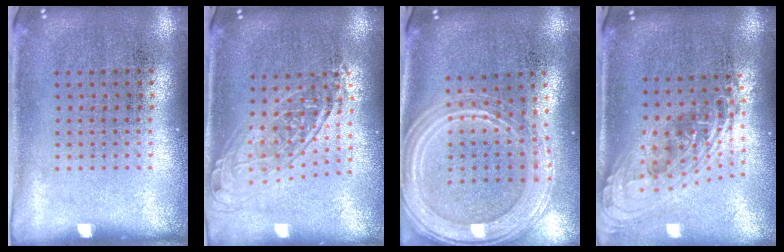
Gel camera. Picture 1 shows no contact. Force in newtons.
{"total": 1.8, "press": 1.4, "slide": 1.1}
{"total": 2.3, "press": 2.1, "slide": 1.0}
{"total": 2.3, "press": 1.7, "slide": 1.5}